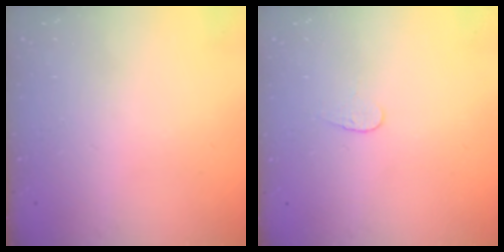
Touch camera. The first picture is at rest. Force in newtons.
{"total": 4.3, "press": 4.3, "slide": 0.3}